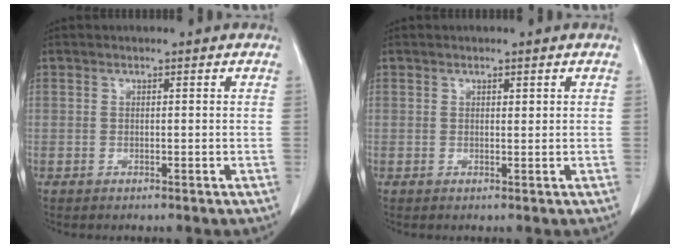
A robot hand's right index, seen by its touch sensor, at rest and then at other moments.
{"total": 0.6, "force": [0.4, 0.2, 0.4], "torque": [-0.009, -0.003, 0.006]}